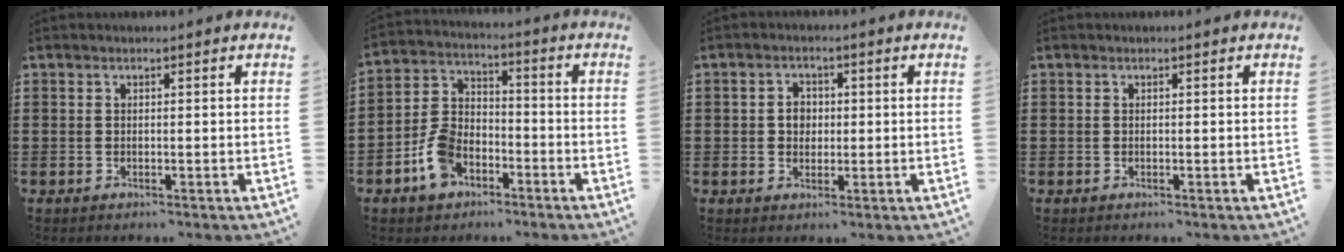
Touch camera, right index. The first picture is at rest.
{"total": 7.2, "force": [-4.1, 4.6, 3.7], "torque": [-0.099, 0.016, -0.082]}
{"total": 2.7, "force": [0.0, 2.3, 1.4], "torque": [-0.034, 0.008, -0.003]}
{"total": 0.0}